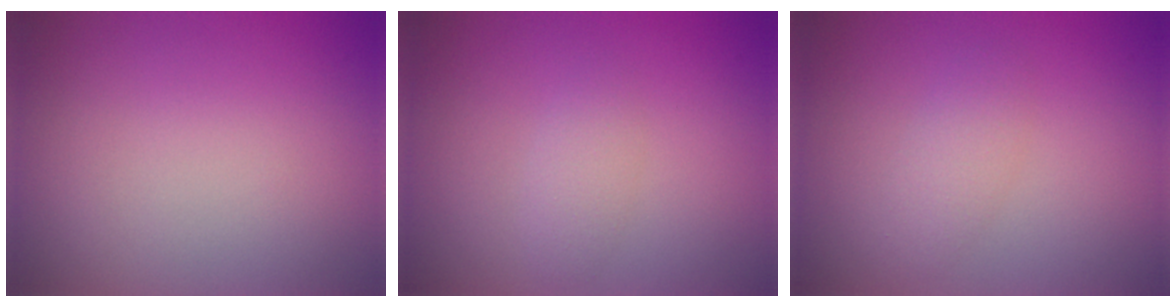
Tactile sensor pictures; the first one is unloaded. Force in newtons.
{"total": 1.4, "press": 1.4, "slide": 0.1}
{"total": 1.7, "press": 1.7, "slide": 0.1}